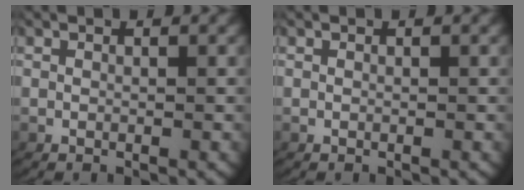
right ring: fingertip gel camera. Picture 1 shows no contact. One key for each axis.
{"total": 0.0}